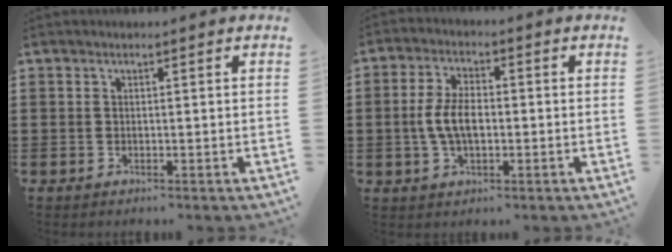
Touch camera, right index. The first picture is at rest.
{"total": 5.9, "force": [-0.6, 3.1, 5.0], "torque": [-0.121, -0.002, -0.019]}